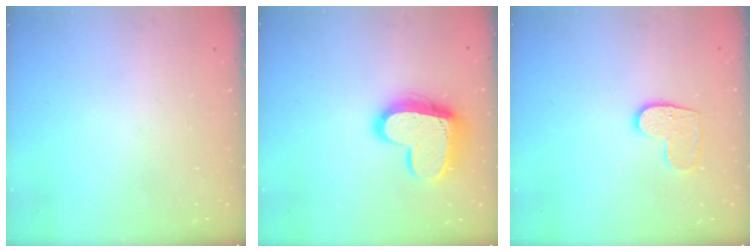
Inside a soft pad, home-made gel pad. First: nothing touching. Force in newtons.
{"total": 16.6, "press": 16.5, "slide": 1.4}
{"total": 8.4, "press": 8.4, "slide": 0.4}